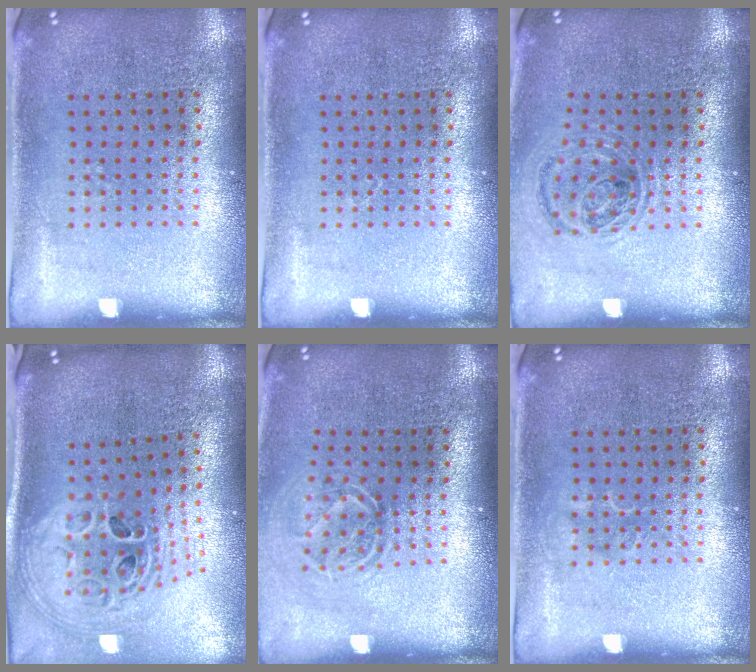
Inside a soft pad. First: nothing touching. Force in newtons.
{"total": 0.0}
{"total": 1.0, "press": 0.9, "slide": 0.2}
{"total": 2.8, "press": 2.0, "slide": 1.9}
{"total": 1.6, "press": 1.2, "slide": 1.1}
{"total": 0.9, "press": 0.8, "slide": 0.2}